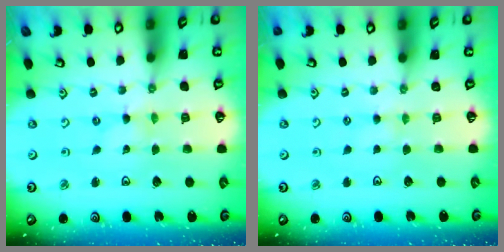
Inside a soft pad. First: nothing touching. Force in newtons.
{"total": 2.1, "press": 2.1, "slide": 0.3}